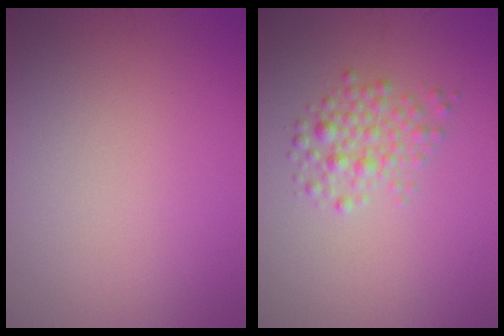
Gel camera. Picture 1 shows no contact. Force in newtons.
{"total": 2.6, "press": 2.6, "slide": 0.1}